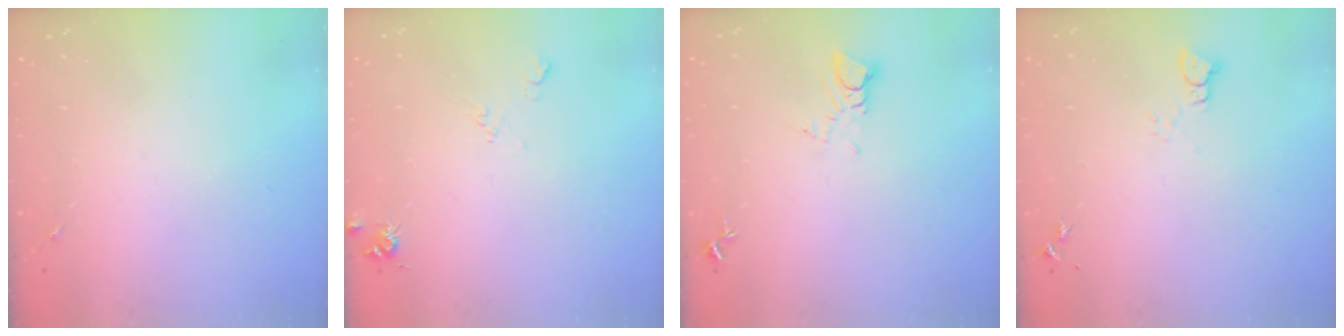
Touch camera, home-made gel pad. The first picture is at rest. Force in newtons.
{"total": 8.2, "press": 8.2, "slide": 0.8}
{"total": 3.9, "press": 3.9, "slide": 0.2}
{"total": 2.2, "press": 2.2, "slide": 0.2}